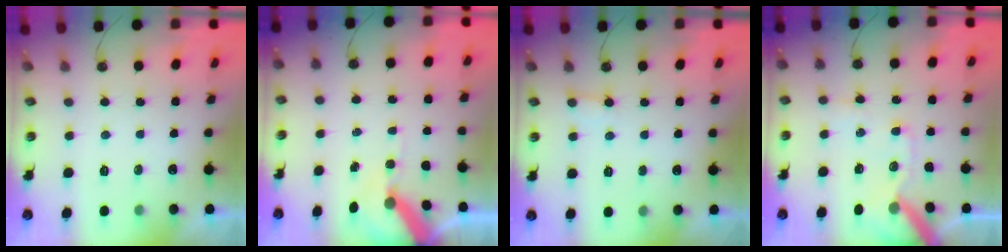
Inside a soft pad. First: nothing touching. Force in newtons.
{"total": 9.6, "press": 9.5, "slide": 1.3}
{"total": 5.1, "press": 5.0, "slide": 0.5}
{"total": 11.8, "press": 11.7, "slide": 1.6}